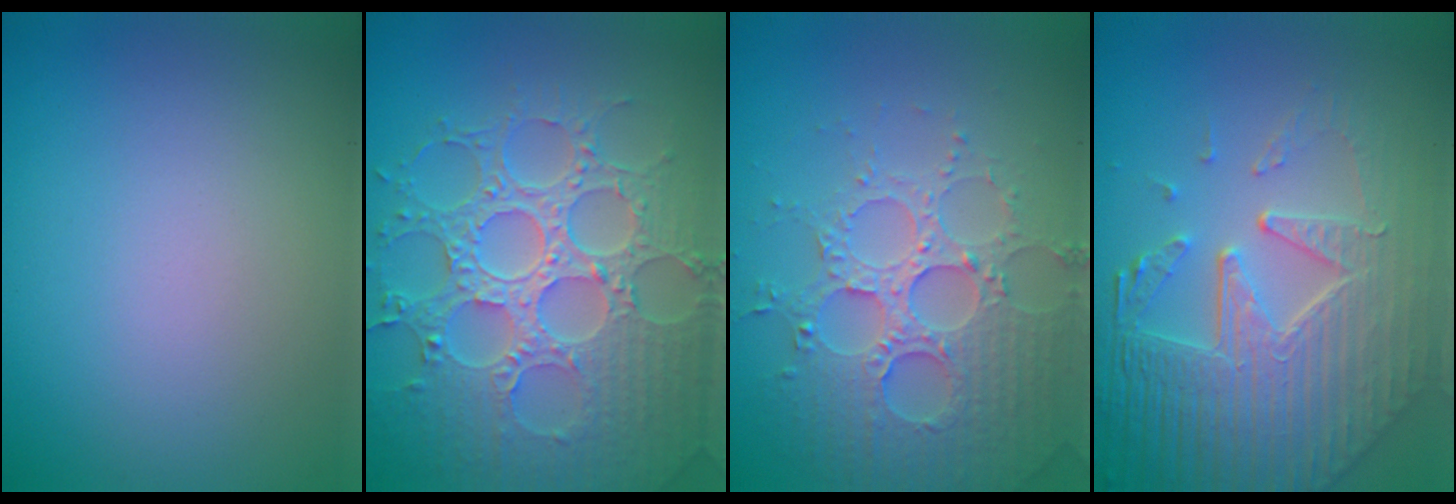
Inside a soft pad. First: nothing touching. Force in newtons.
{"total": 8.7, "press": 6.5, "slide": 5.7}
{"total": 4.9, "press": 4.4, "slide": 2.1}
{"total": 8.6, "press": 5.9, "slide": 6.3}